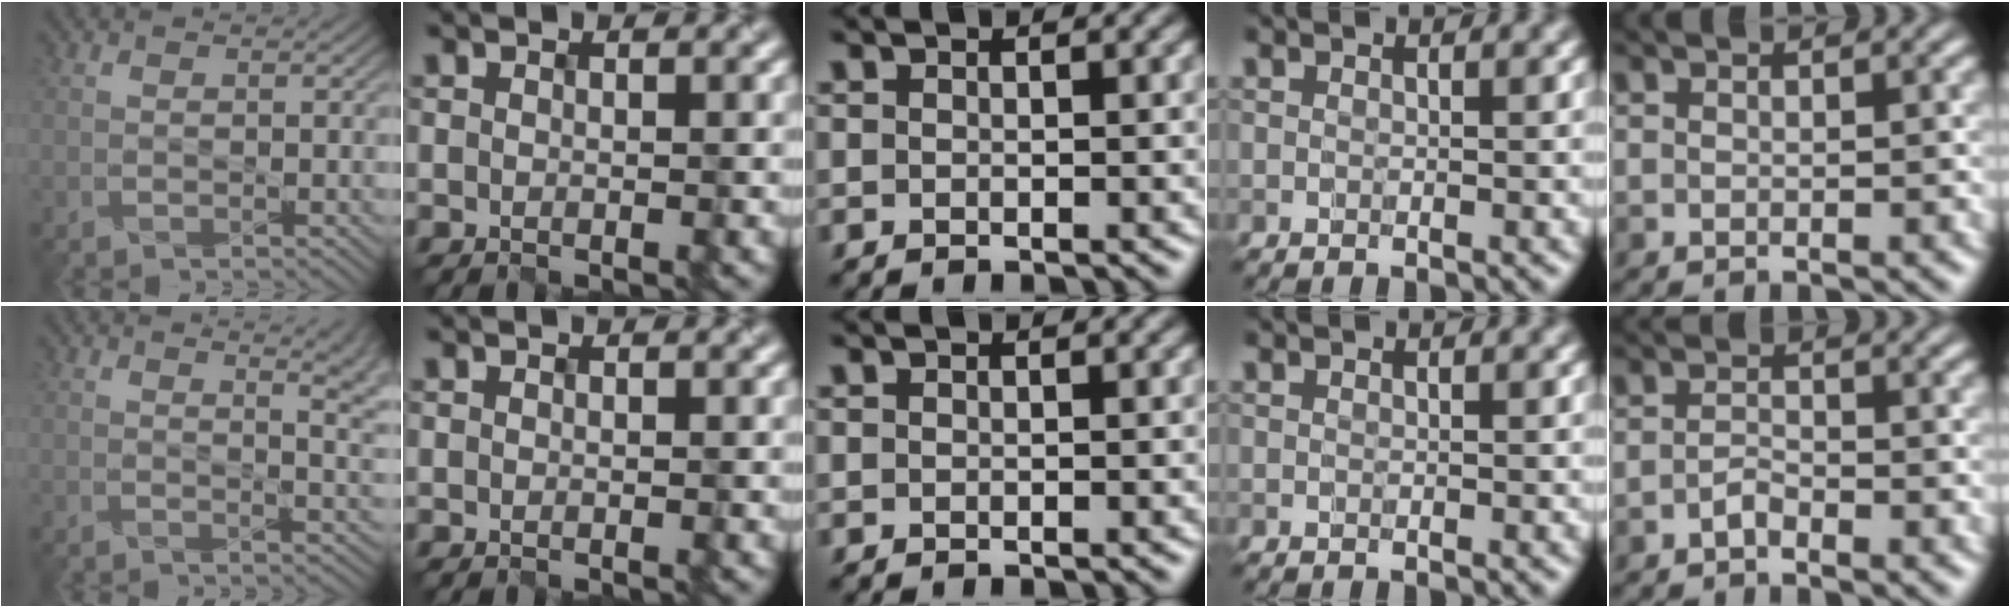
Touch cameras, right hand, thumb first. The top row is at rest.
{"thumb": {"total": 8.4, "force": [4.3, 3.1, 6.6], "torque": [-0.058, 0.026, 0.047]}, "little": {"total": 2.2, "force": [-2.1, 0.2, 0.7], "torque": [-0.017, 0.001, -0.044]}}